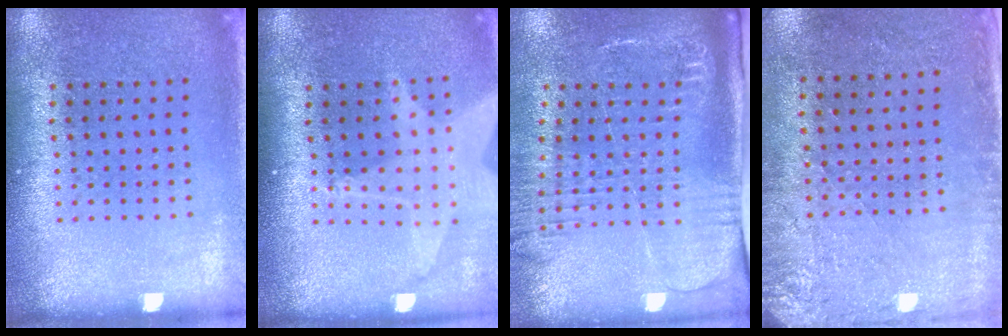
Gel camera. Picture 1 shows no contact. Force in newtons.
{"total": 2.0, "press": 1.6, "slide": 1.2}
{"total": 2.7, "press": 2.1, "slide": 1.7}
{"total": 2.8, "press": 2.3, "slide": 1.6}